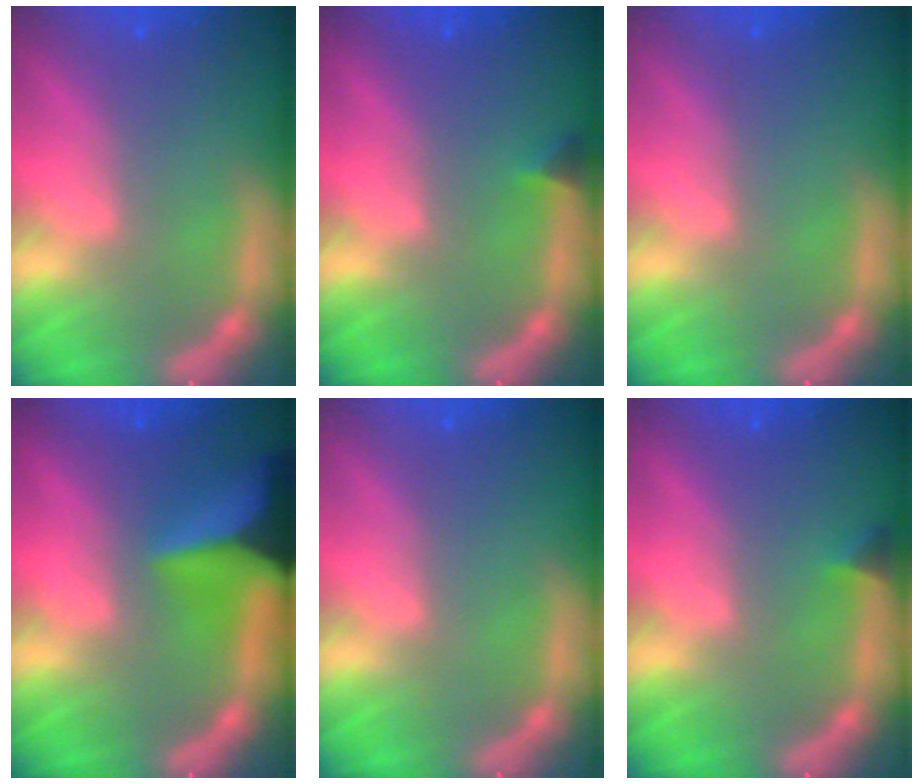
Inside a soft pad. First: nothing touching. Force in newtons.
{"total": 0.9}
{"total": 0.0}
{"total": 10.0}
{"total": 0.0}
{"total": 0.9}